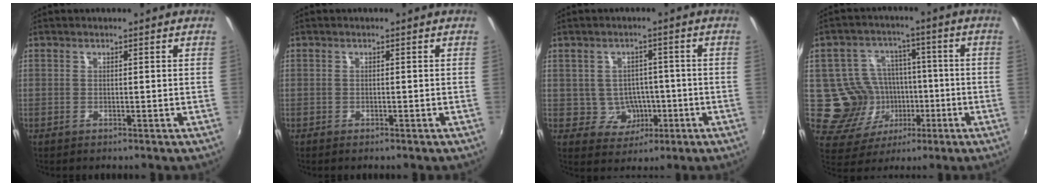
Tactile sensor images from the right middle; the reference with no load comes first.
{"total": 0.6, "force": [-0.3, -0.5, 0.0], "torque": [0.000, -0.006, -0.007]}
{"total": 4.7, "force": [-0.8, 4.5, 1.0], "torque": [-0.027, 0.013, 0.005]}
{"total": 11.3, "force": [-2.0, 10.5, 3.5], "torque": [-0.077, 0.007, -0.013]}